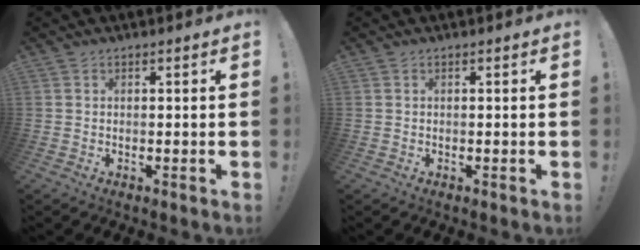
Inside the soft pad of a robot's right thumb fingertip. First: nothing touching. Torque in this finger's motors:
{"motor_torque": [-0.05, 0.12, -0.15, 0.12, 0.05]}